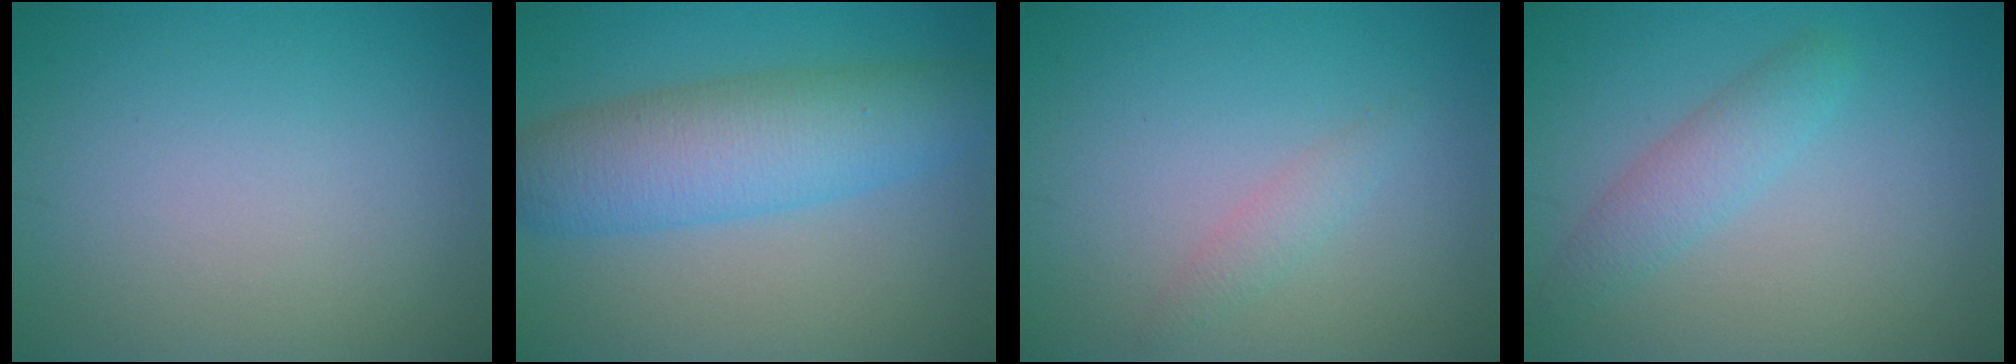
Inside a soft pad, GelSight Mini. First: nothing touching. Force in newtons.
{"total": 7.2, "press": 7.2, "slide": 0.1}
{"total": 1.3, "press": 1.3, "slide": 0.1}
{"total": 2.5, "press": 2.5, "slide": 0.1}